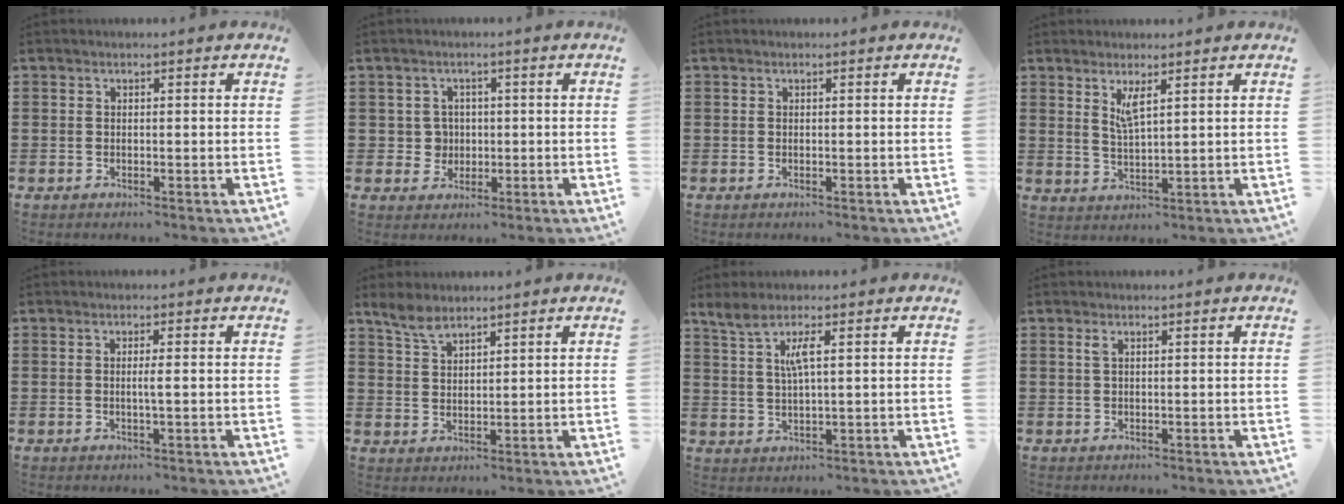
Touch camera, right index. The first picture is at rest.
{"total": 3.2, "force": [-0.1, 3.1, 1.1], "torque": [-0.034, 0.006, -0.004]}
{"total": 0.0}
{"total": 3.3, "force": [2.0, 0.6, 2.6], "torque": [-0.056, 0.001, 0.035]}
{"total": 1.6, "force": [-0.1, -0.2, 1.6], "torque": [-0.030, -0.007, -0.003]}
{"total": 3.7, "force": [2.9, 1.4, 1.8], "torque": [-0.044, 0.003, 0.055]}
{"total": 3.8, "force": [1.6, 0.4, 3.4], "torque": [-0.072, 0.000, 0.027]}
{"total": 0.8, "force": [0.3, 0.1, 0.7], "torque": [-0.016, 0.002, 0.006]}